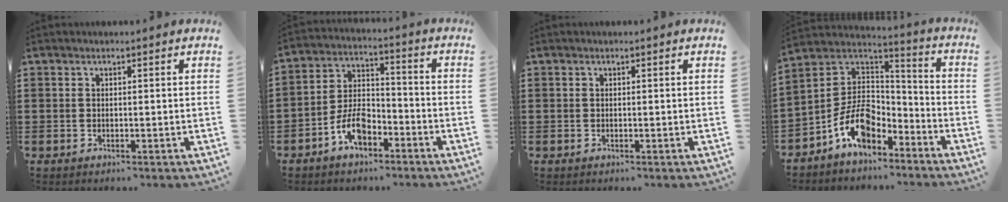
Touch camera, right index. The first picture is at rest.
{"total": 7.4, "force": [-4.3, 3.9, 4.6], "torque": [-0.103, 0.014, -0.083]}
{"total": 0.0}
{"total": 9.9, "force": [-5.5, 5.9, 5.8], "torque": [-0.139, 0.009, -0.110]}